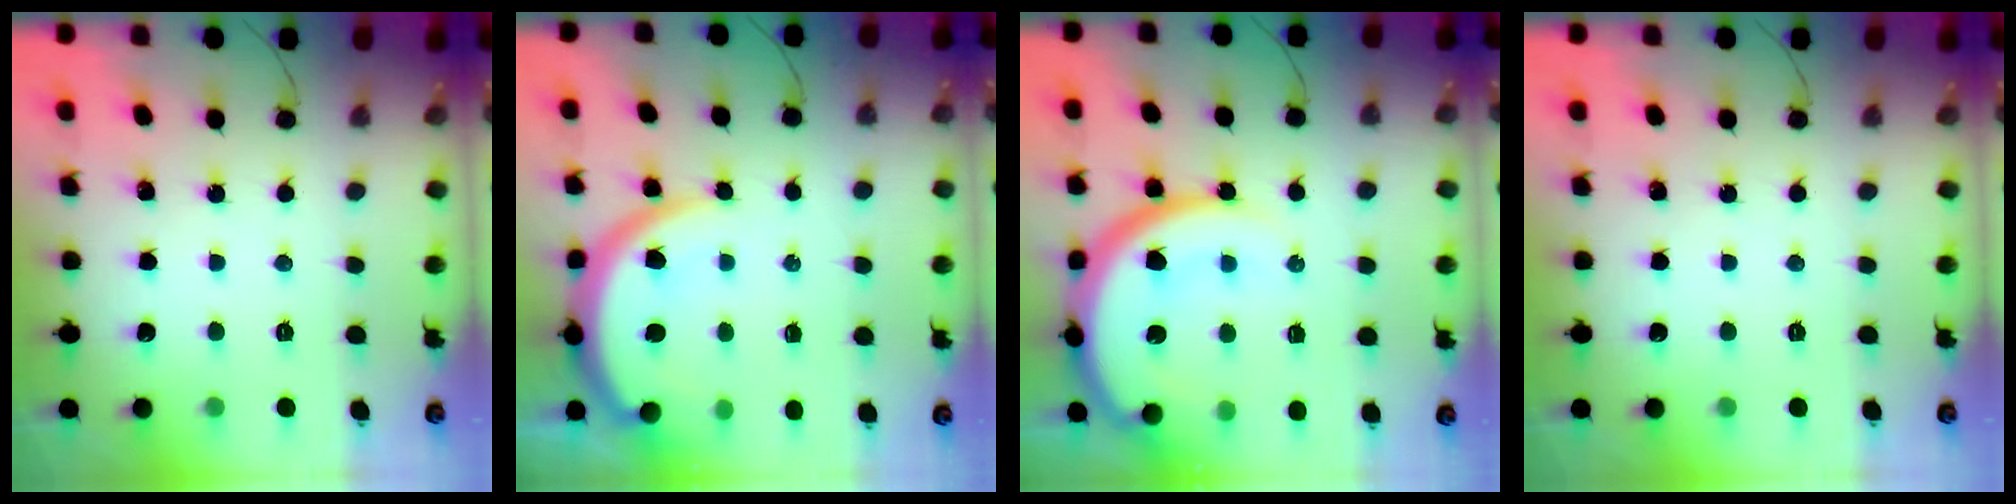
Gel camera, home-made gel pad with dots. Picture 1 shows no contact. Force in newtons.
{"total": 10.5, "press": 10.4, "slide": 1.2}
{"total": 18.1, "press": 18.0, "slide": 1.7}
{"total": 0.0}